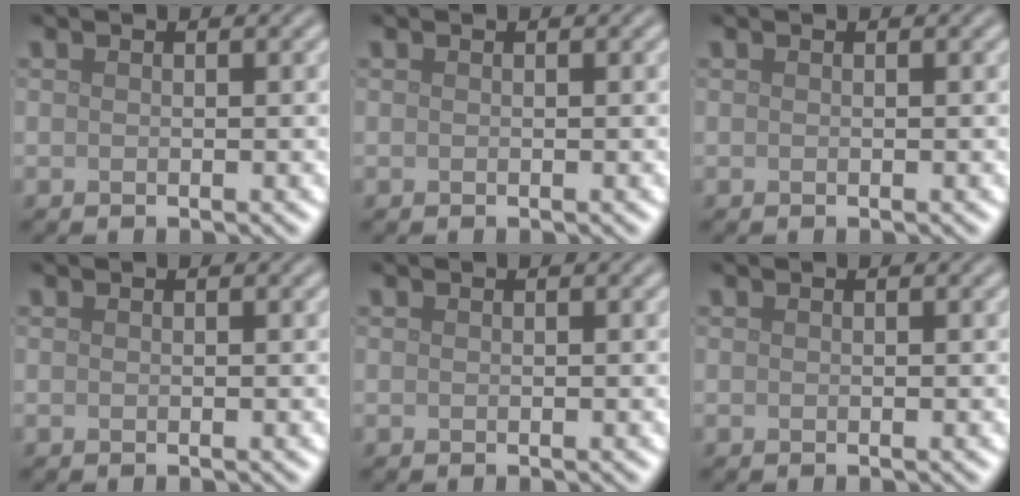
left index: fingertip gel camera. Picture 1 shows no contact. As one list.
[{"total": 0.0}, {"total": 0.0}, {"total": 0.0}, {"total": 0.0}, {"total": 0.0}]